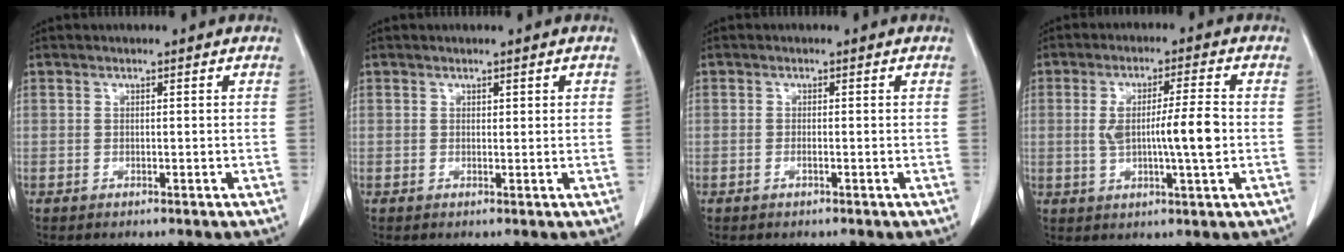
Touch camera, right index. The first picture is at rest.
{"total": 0.9, "force": [0.5, 0.4, 0.6], "torque": [-0.004, 0.001, 0.006]}
{"total": 0.6, "force": [-0.2, 0.0, 0.5], "torque": [-0.012, -0.001, -0.004]}
{"total": 8.5, "force": [-0.4, 0.5, 8.5], "torque": [-0.151, 0.004, -0.006]}